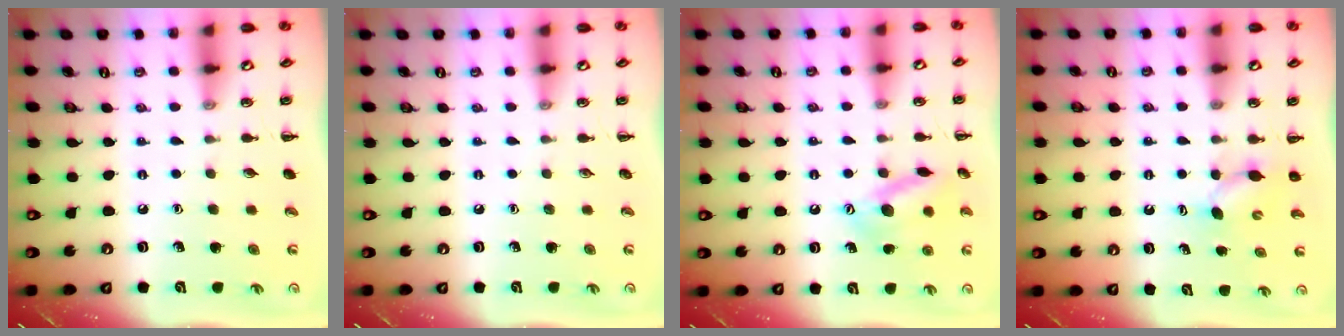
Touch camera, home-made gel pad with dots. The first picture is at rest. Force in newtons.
{"total": 0.0}
{"total": 14.1, "press": 14.0, "slide": 1.0}
{"total": 3.9, "press": 3.7, "slide": 1.2}